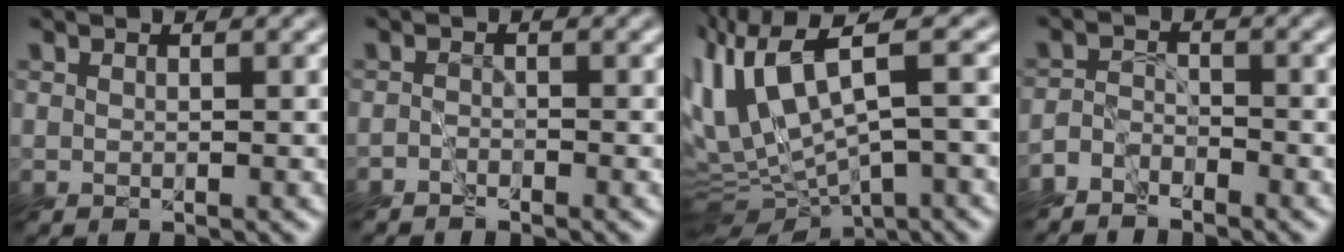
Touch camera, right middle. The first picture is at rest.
{"total": 1.3, "force": [-1.2, 0.5, 0.2], "torque": [0.005, -0.003, -0.028]}
{"total": 9.6, "force": [0.8, 4.0, 8.7], "torque": [-0.195, -0.002, 0.024]}
{"total": 3.2, "force": [-3.0, 1.1, 0.4], "torque": [0.008, -0.001, -0.077]}